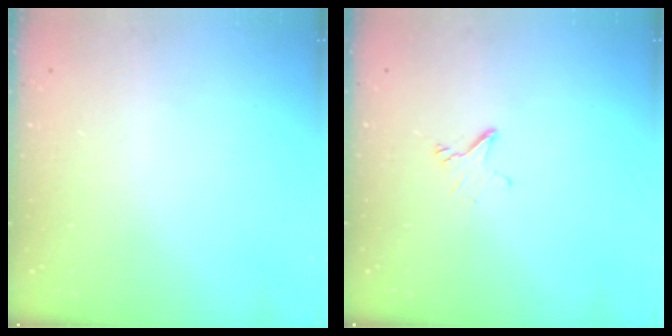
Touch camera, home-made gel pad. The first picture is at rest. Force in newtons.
{"total": 2.5, "press": 2.5, "slide": 0.1}